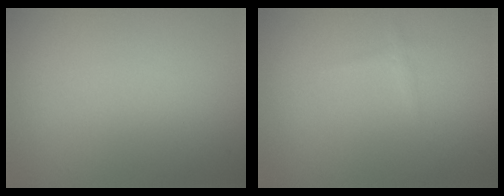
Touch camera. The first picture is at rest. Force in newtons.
{"total": 0.5, "press": 0.5, "slide": 0.0}